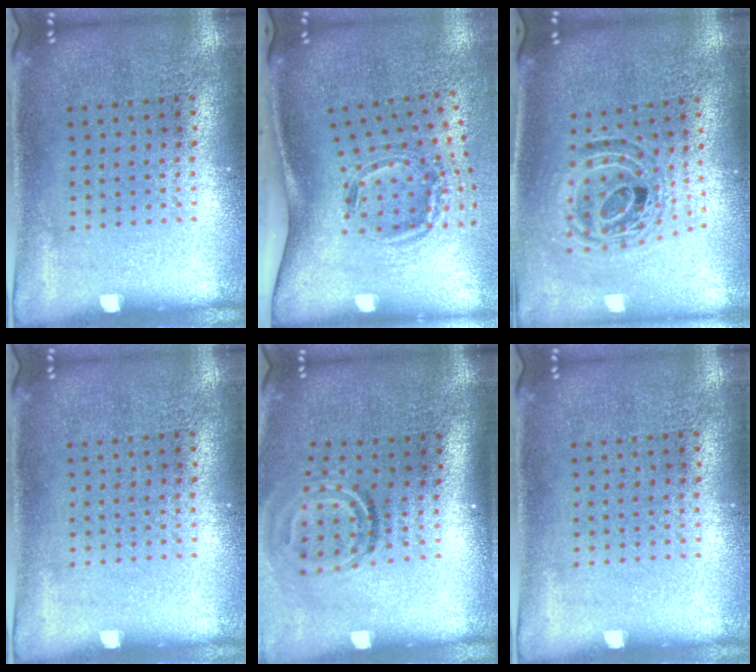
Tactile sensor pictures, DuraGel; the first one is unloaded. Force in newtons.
{"total": 2.0, "press": 1.3, "slide": 1.5}
{"total": 1.1, "press": 1.0, "slide": 0.4}
{"total": 0.0}
{"total": 1.9, "press": 1.2, "slide": 1.5}
{"total": 0.0}